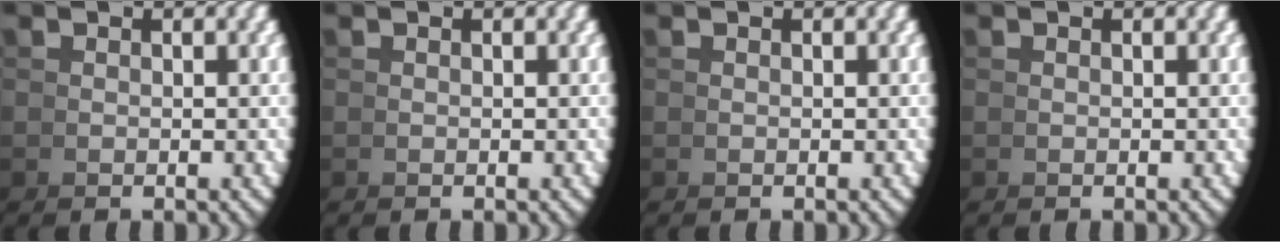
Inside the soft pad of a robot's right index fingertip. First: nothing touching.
{"total": 0.0}
{"total": 0.0}
{"total": 0.0}